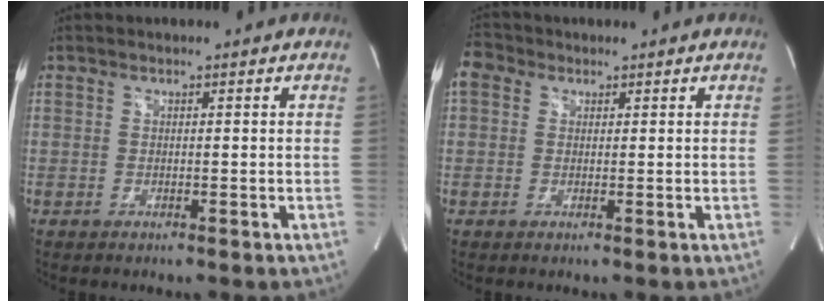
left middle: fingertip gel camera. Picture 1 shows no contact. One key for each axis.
{"total": 3.7, "fx": 1.6, "fy": 2.9, "fz": 1.5, "tx": -0.039, "ty": 0.025, "tz": 0.031}